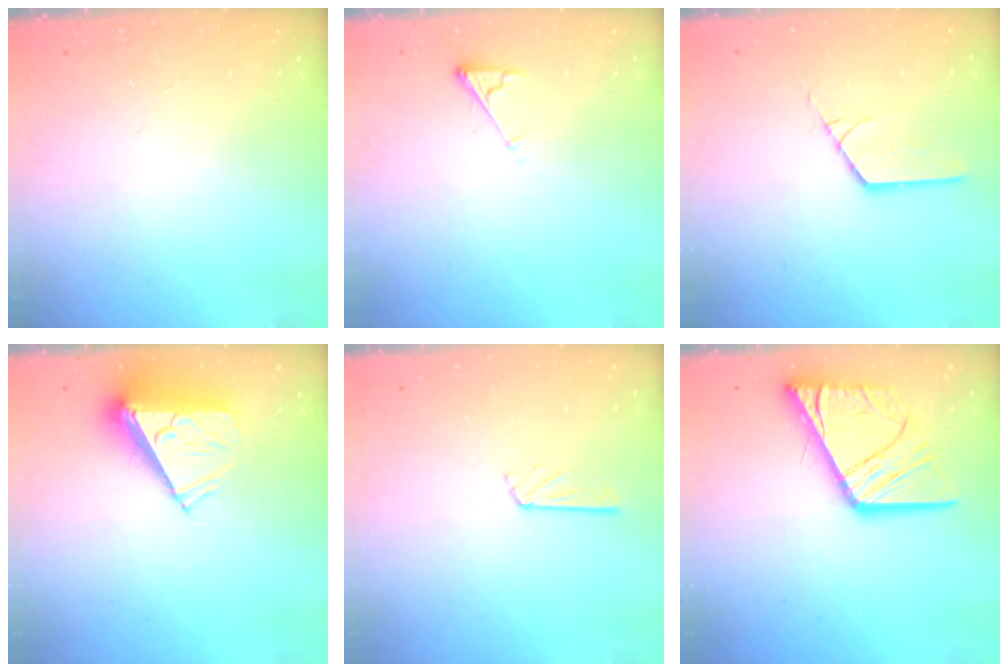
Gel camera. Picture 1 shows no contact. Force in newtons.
{"total": 2.8, "press": 2.7, "slide": 0.4}
{"total": 2.7, "press": 2.7, "slide": 0.1}
{"total": 8.3, "press": 8.3, "slide": 0.3}
{"total": 4.6, "press": 4.5, "slide": 0.4}
{"total": 16.9, "press": 16.8, "slide": 1.8}